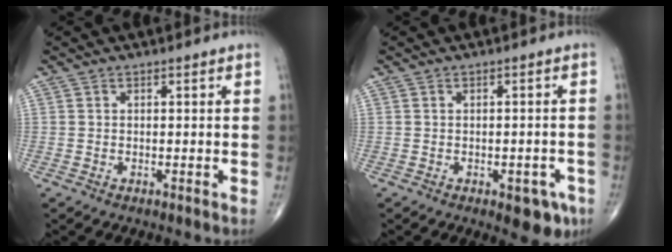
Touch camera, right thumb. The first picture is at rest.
{"total": 5.7, "force": [-2.8, 2.8, 4.1], "torque": [-0.028, 0.008, -0.027]}